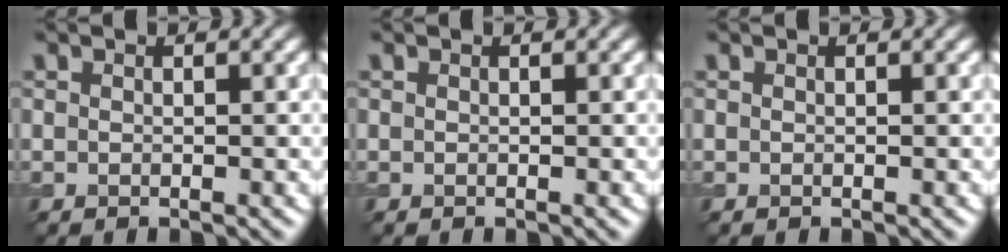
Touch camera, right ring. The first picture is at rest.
{"total": 0.0}
{"total": 0.0}